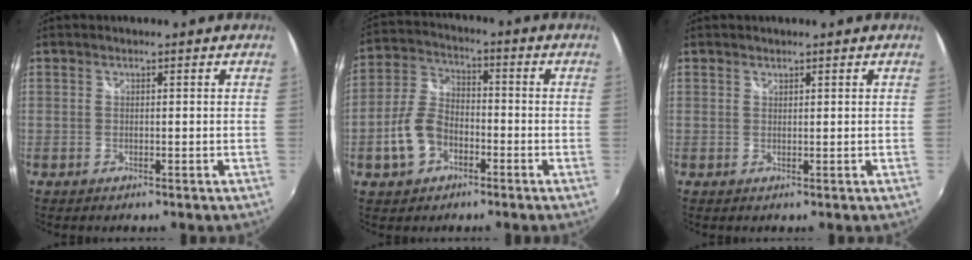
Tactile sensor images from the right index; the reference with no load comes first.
{"total": 9.3, "force": [-3.8, 6.3, 5.6], "torque": [-0.128, 0.018, -0.066]}
{"total": 0.5, "force": [0.5, 0.2, 0.0], "torque": [0.001, 0.000, 0.009]}